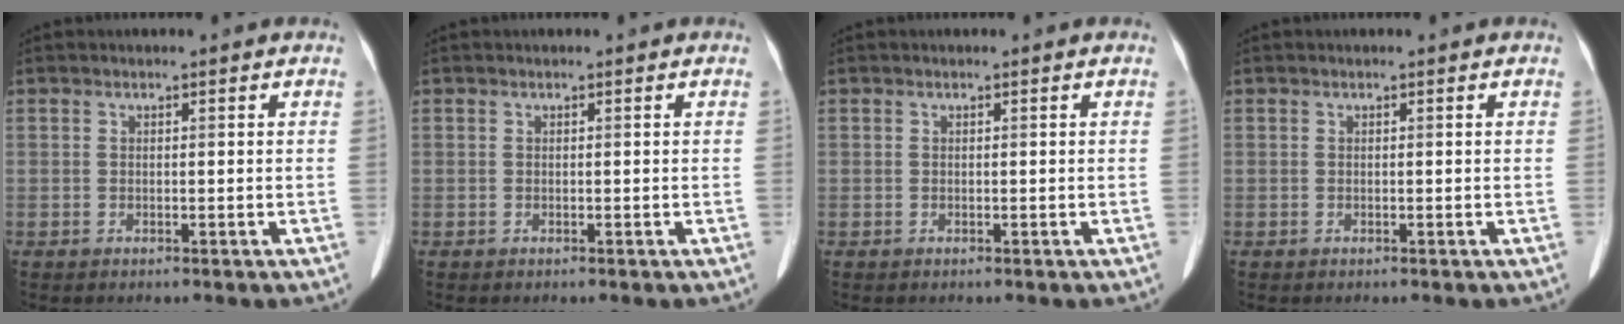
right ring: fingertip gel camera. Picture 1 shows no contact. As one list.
[{"total": 0.0}, {"total": 0.0}, {"total": 0.0}]